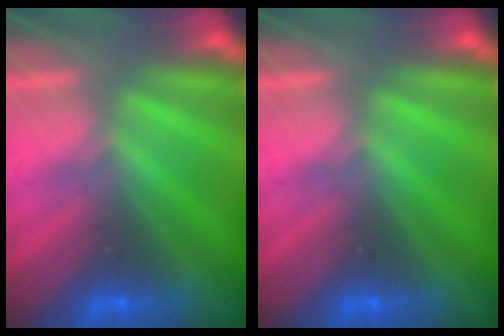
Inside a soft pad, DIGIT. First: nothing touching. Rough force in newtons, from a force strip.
{"total": 0.0}